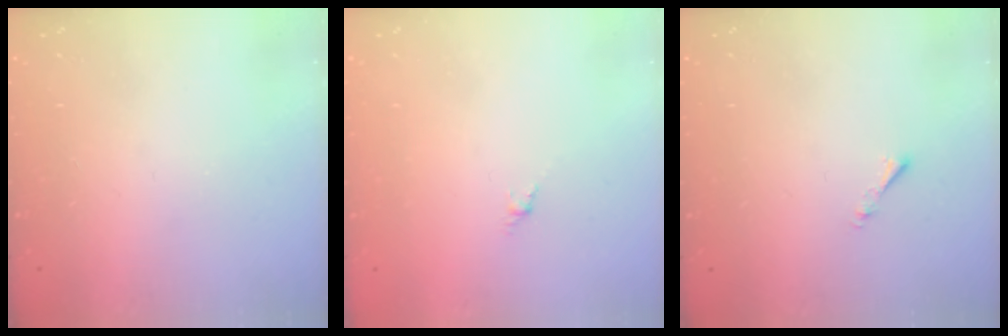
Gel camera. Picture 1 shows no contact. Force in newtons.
{"total": 1.1, "press": 1.0, "slide": 0.5}
{"total": 0.8, "press": 0.7, "slide": 0.3}